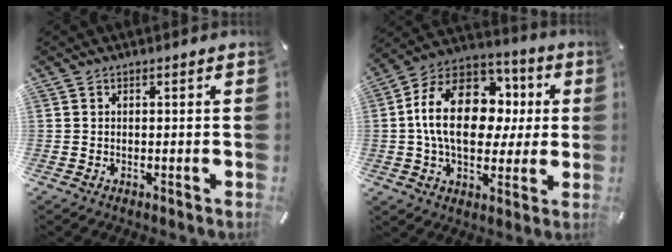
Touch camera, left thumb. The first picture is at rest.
{"total": 21.2, "force": [2.6, 15.0, 14.7], "torque": [-0.275, 0.009, 0.047]}